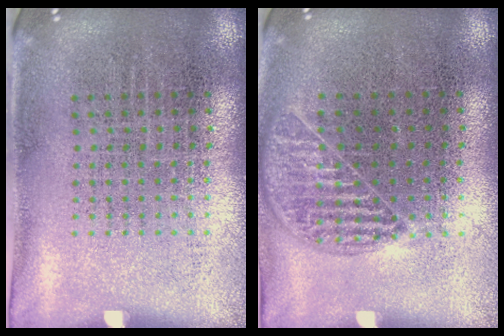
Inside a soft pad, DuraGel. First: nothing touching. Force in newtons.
{"total": 1.0, "press": 1.0, "slide": 0.3}